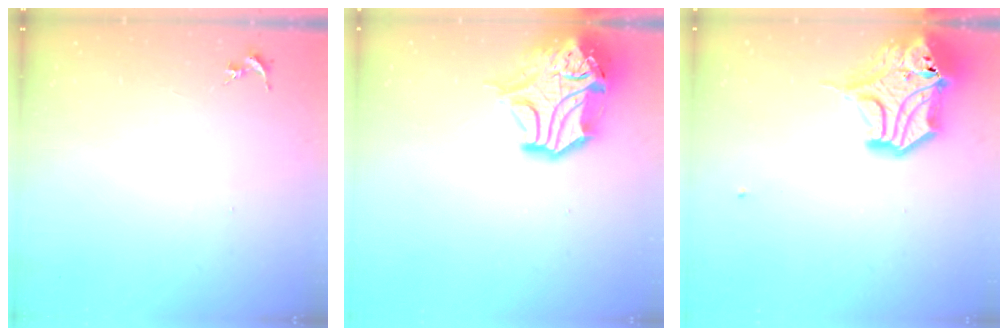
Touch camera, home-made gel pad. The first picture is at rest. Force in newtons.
{"total": 17.4, "press": 17.2, "slide": 2.6}
{"total": 18.5, "press": 18.3, "slide": 2.6}